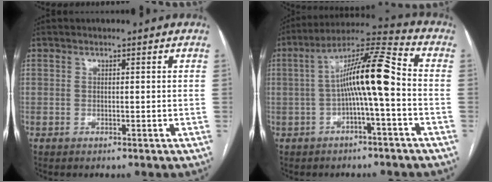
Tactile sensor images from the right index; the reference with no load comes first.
{"total": 11.4, "force": [-1.1, 0.6, 11.3], "torque": [-0.197, 0.032, -0.022]}